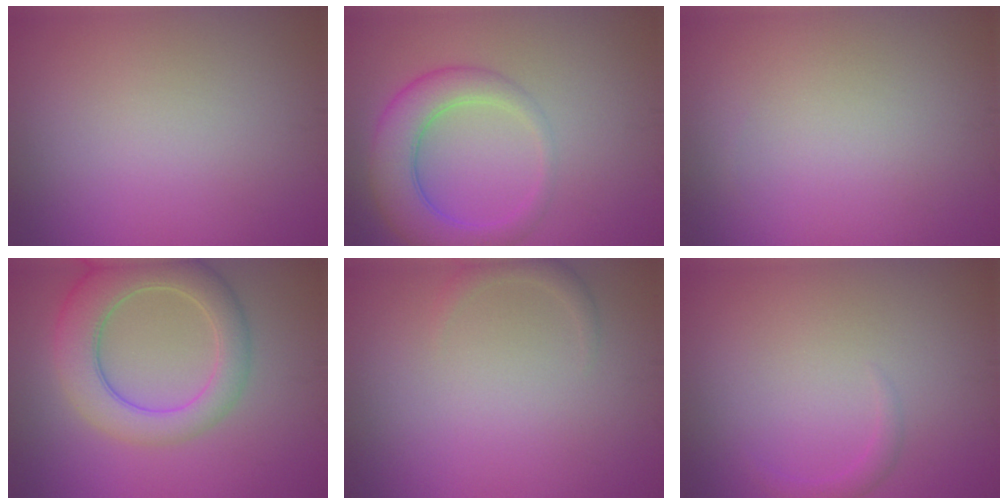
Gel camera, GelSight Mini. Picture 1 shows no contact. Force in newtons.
{"total": 5.4, "press": 5.4, "slide": 0.2}
{"total": 0.0}
{"total": 6.6, "press": 6.5, "slide": 0.6}
{"total": 1.2, "press": 1.2, "slide": 0.2}
{"total": 1.0, "press": 1.0, "slide": 0.1}